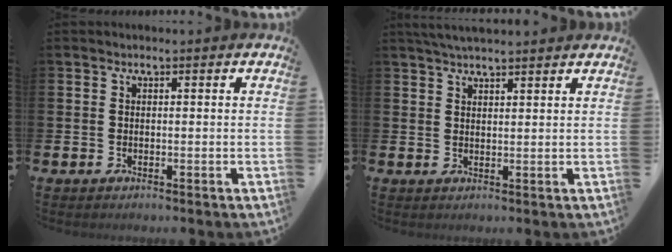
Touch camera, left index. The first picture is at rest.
{"total": 3.5, "force": [3.3, 0.6, 1.2], "torque": [-0.027, -0.006, 0.060]}